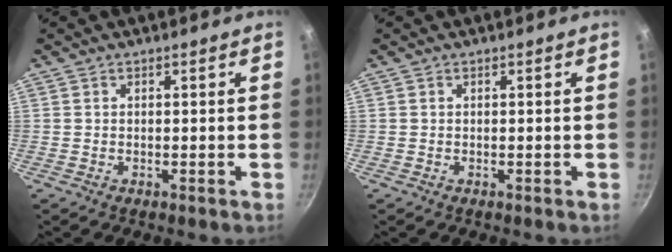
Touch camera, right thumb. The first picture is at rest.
{"total": 0.0}